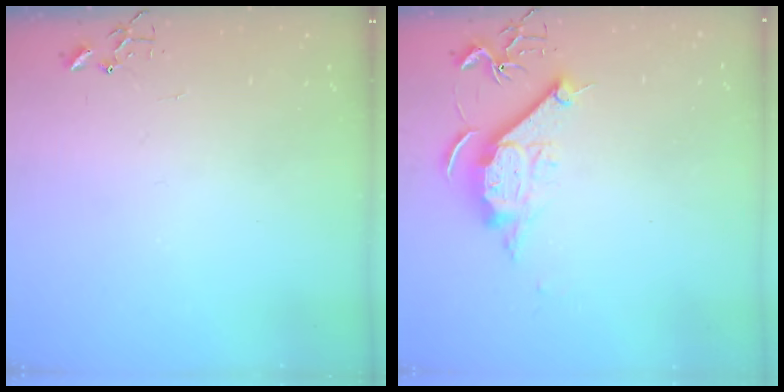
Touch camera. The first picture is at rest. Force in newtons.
{"total": 11.6, "press": 11.6, "slide": 1.2}